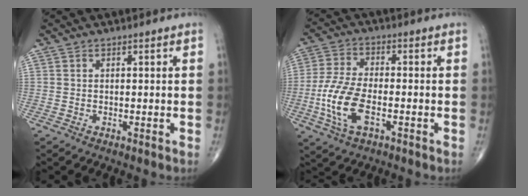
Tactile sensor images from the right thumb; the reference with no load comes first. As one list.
[{"total": 11.0, "force": [-3.2, 5.1, 9.2], "torque": [-0.204, 0.010, -0.064]}]